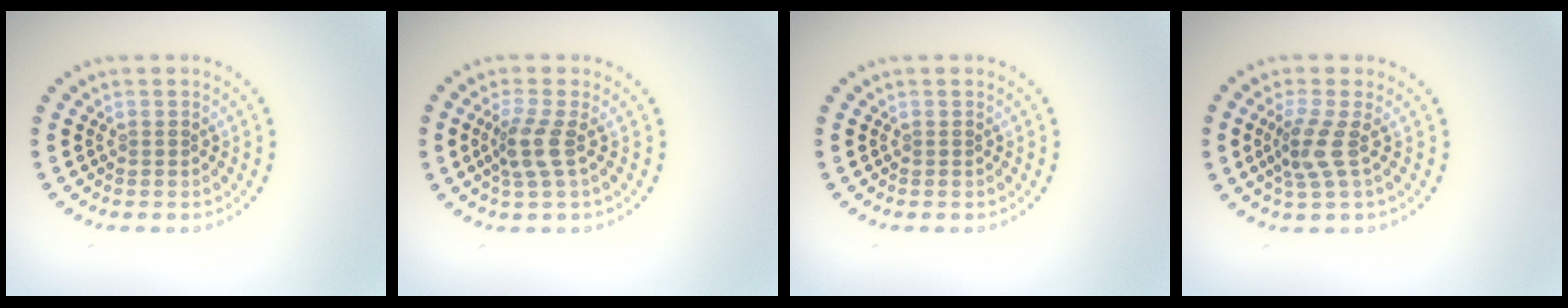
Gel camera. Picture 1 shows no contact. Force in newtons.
{"total": 2.6, "press": 2.0, "slide": 1.6}
{"total": 0.0}
{"total": 2.8, "press": 2.1, "slide": 1.9}